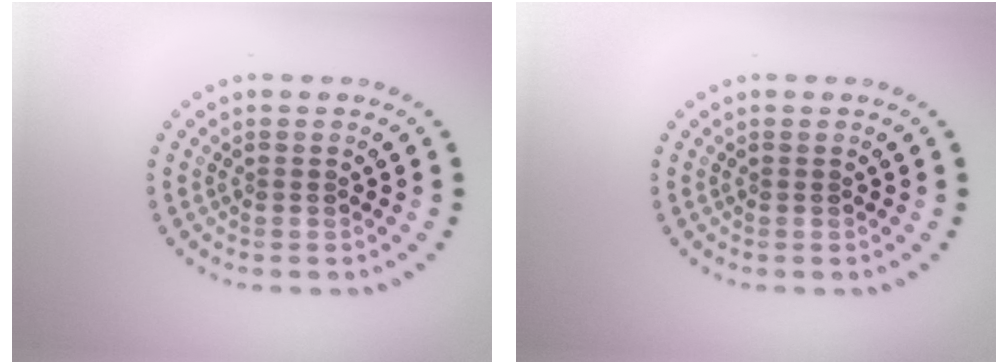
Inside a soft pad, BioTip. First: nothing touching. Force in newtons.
{"total": 0.0}